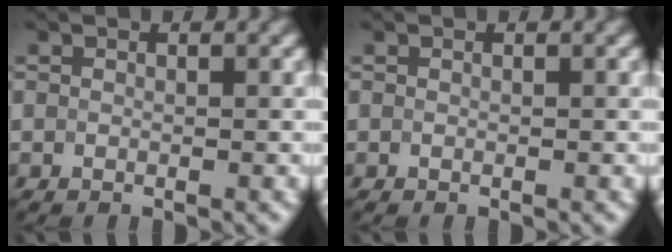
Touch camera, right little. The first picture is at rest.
{"total": 0.0}